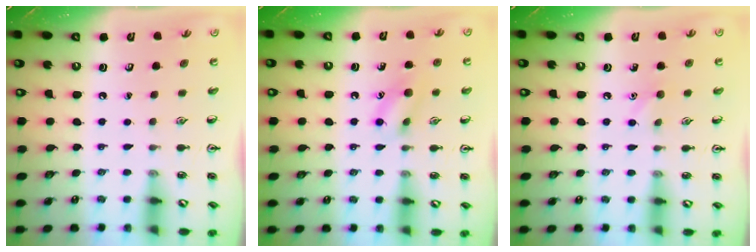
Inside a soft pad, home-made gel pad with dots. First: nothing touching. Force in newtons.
{"total": 9.8, "press": 9.7, "slide": 1.4}
{"total": 5.8, "press": 5.5, "slide": 1.8}